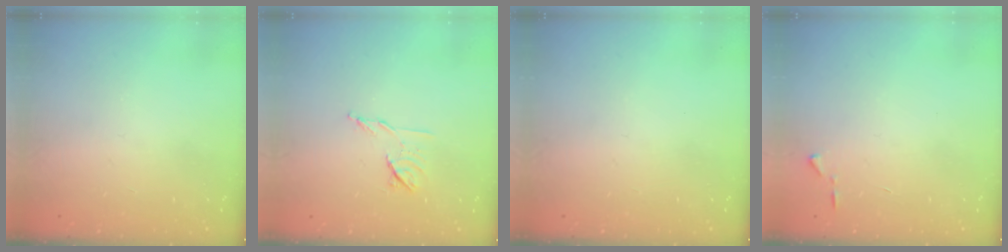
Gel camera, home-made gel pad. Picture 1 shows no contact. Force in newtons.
{"total": 7.1, "press": 7.0, "slide": 1.2}
{"total": 0.0}
{"total": 3.9, "press": 3.9, "slide": 0.5}